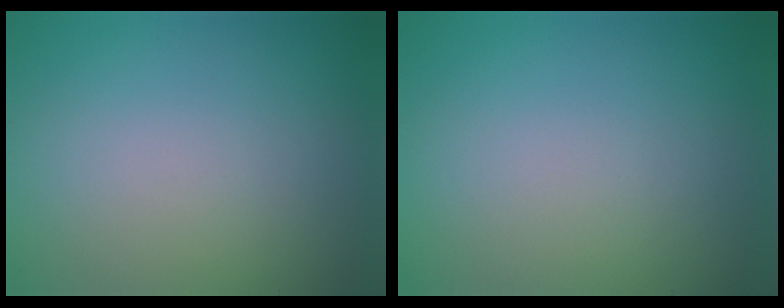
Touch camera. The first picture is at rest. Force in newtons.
{"total": 0.0}